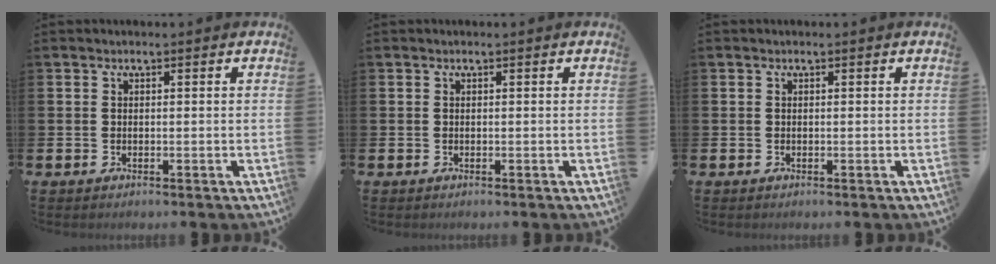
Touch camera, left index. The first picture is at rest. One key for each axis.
{"total": 0.0}
{"total": 0.0}